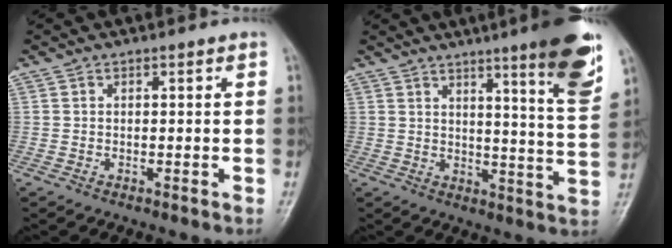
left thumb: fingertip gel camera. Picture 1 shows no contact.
{"total": 13.5, "force": [7.8, 1.1, 11.0], "torque": [-0.134, -0.047, 0.107]}